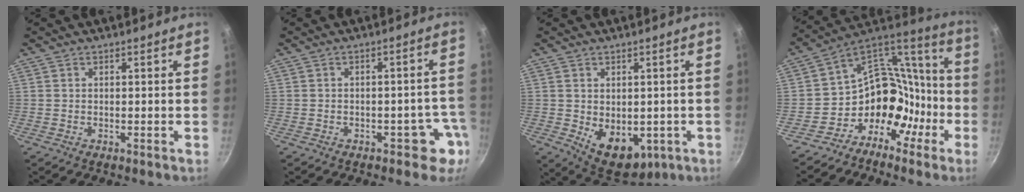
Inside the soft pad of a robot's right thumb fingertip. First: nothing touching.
{"total": 4.8, "force": [-2.5, 3.2, 2.5], "torque": [0.020, 0.039, -0.019]}
{"total": 10.5, "force": [-1.8, 7.2, 7.5], "torque": [-0.081, -0.014, -0.002]}
{"total": 16.6, "force": [-7.9, 12.9, 6.9], "torque": [-0.039, 0.117, -0.141]}